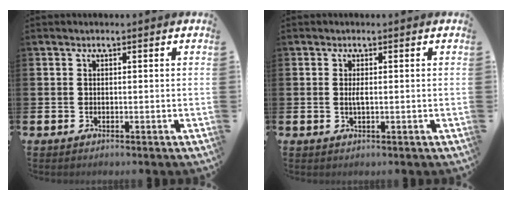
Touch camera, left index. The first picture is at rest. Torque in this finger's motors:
{"motor_torque": [0.08, 0.02, 0.01, 0.04]}